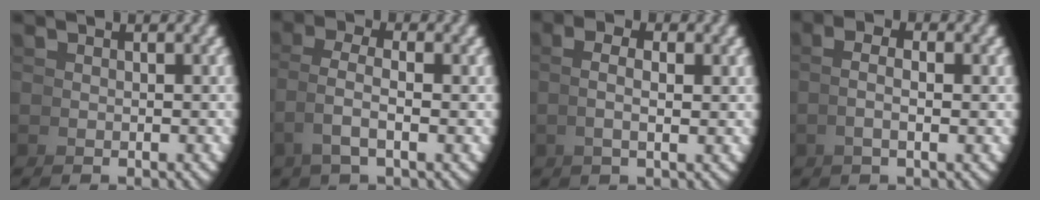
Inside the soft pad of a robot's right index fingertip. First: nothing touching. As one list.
[{"total": 2.3, "force": [0.4, -0.1, 2.3], "torque": [-0.050, -0.002, 0.015]}, {"total": 2.1, "force": [0.9, -0.4, 1.9], "torque": [-0.035, 0.005, 0.017]}, {"total": 2.1, "force": [0.5, -0.3, 2.0], "torque": [-0.036, 0.006, 0.008]}]